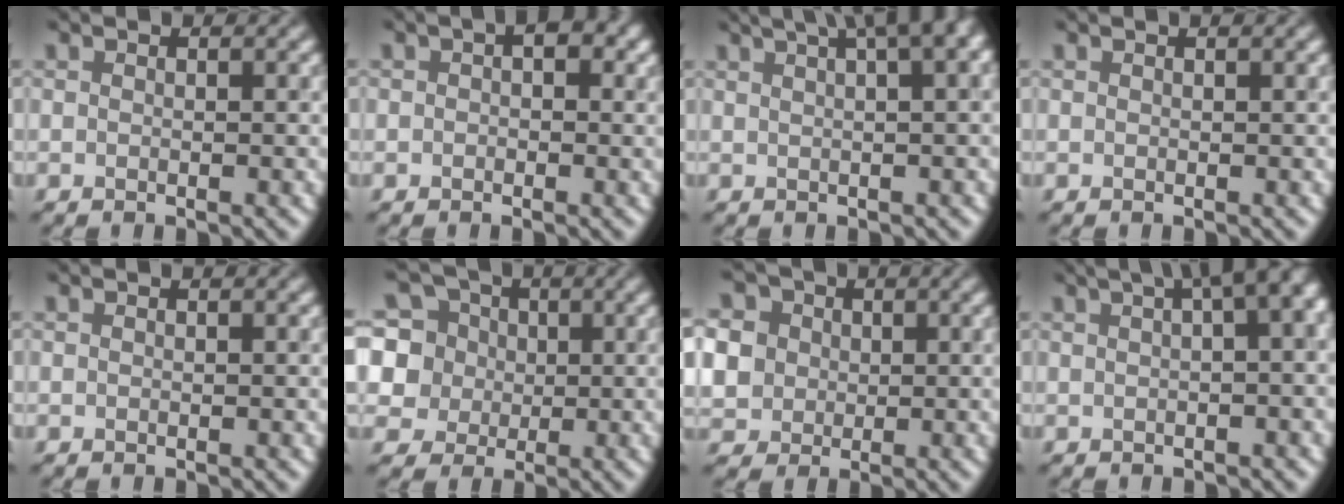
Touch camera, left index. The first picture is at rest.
{"total": 1.8, "force": [0.4, 1.2, 1.3], "torque": [-0.007, 0.009, 0.001]}
{"total": 8.0, "force": [4.3, 2.8, 6.2], "torque": [-0.057, 0.046, 0.051]}
{"total": 0.7, "force": [0.5, 0.1, 0.5], "torque": [-0.006, 0.001, 0.003]}
{"total": 0.0}
{"total": 9.8, "force": [3.1, 8.8, 3.1], "torque": [-0.093, 0.042, 0.045]}
{"total": 7.9, "force": [1.3, 7.3, 2.9], "torque": [-0.074, 0.025, 0.008]}
{"total": 9.4, "force": [3.2, 3.9, 7.9], "torque": [-0.054, 0.042, 0.037]}